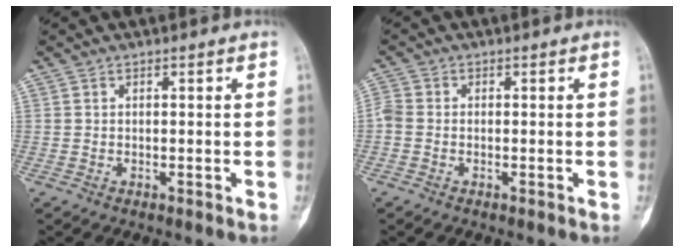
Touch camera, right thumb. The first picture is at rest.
{"total": 2.3, "force": [-0.6, 1.6, 1.6], "torque": [-0.044, 0.001, -0.024]}